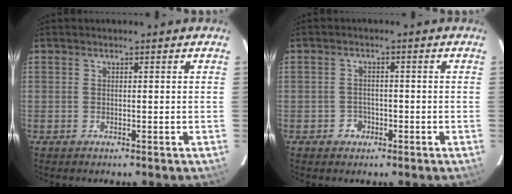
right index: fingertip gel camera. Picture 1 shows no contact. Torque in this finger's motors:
{"motor_torque": [0.19, -0.27, -0.04, -0.04]}